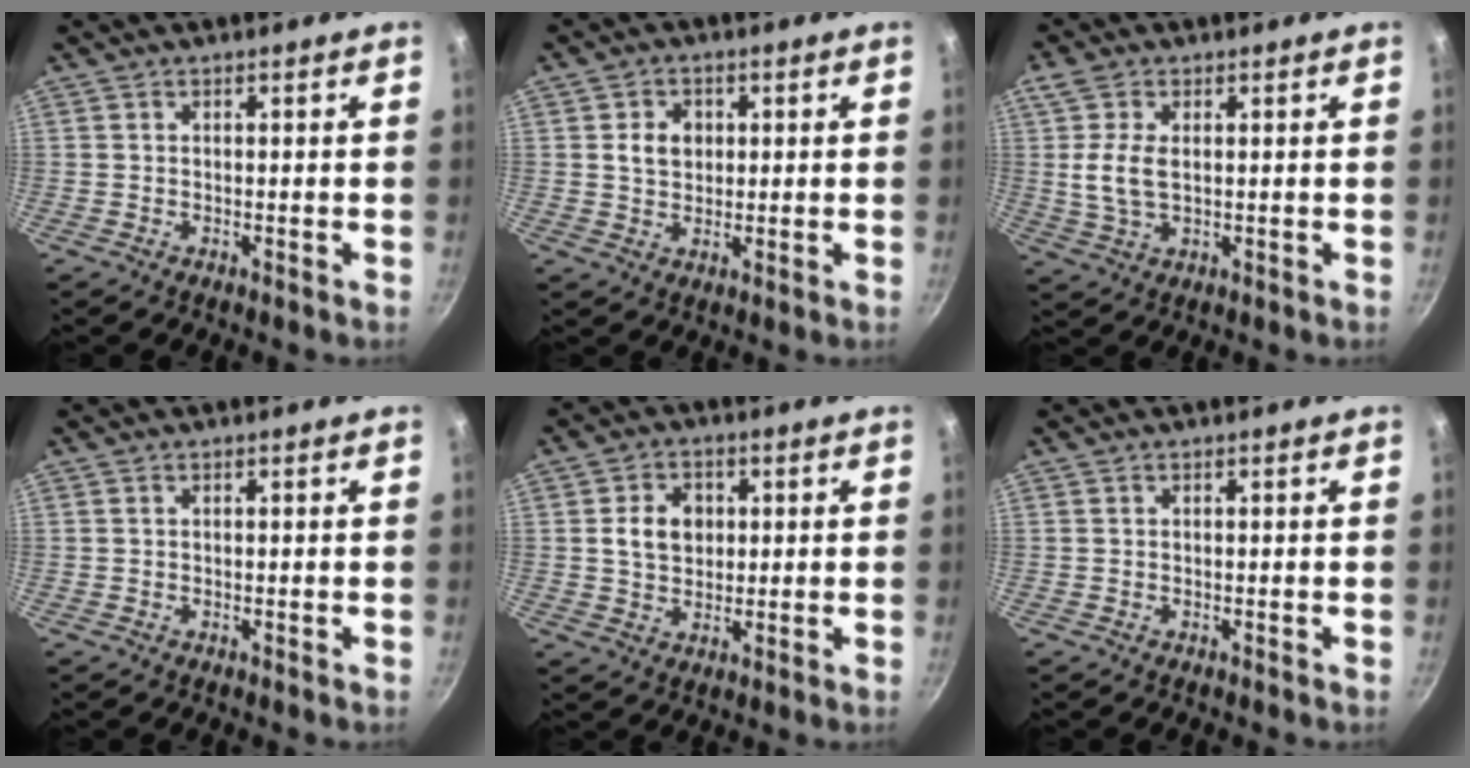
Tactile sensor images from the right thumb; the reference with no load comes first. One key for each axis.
{"total": 4.7, "fx": 0.9, "fy": 3.8, "fz": 2.6, "tx": -0.025, "ty": 0.002, "tz": 0.015}
{"total": 6.5, "fx": 0.9, "fy": 3.6, "fz": 5.3, "tx": -0.114, "ty": 0.000, "tz": 0.016}
{"total": 0.0}
{"total": 6.6, "fx": 1.1, "fy": 5.2, "fz": 3.9, "tx": -0.045, "ty": 0.003, "tz": 0.016}
{"total": 0.0}